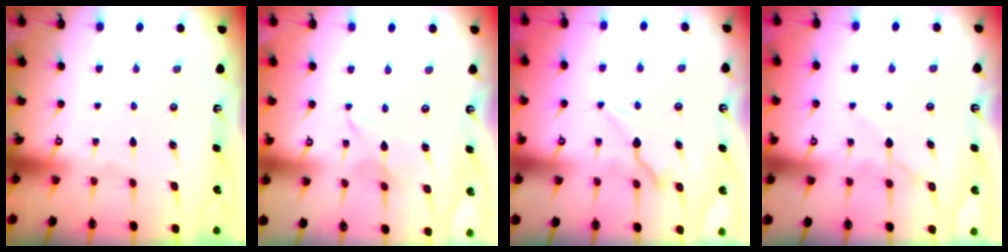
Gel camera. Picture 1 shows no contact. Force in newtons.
{"total": 2.9, "press": 2.9, "slide": 0.3}
{"total": 6.1, "press": 6.0, "slide": 1.0}
{"total": 5.3, "press": 5.3, "slide": 0.4}